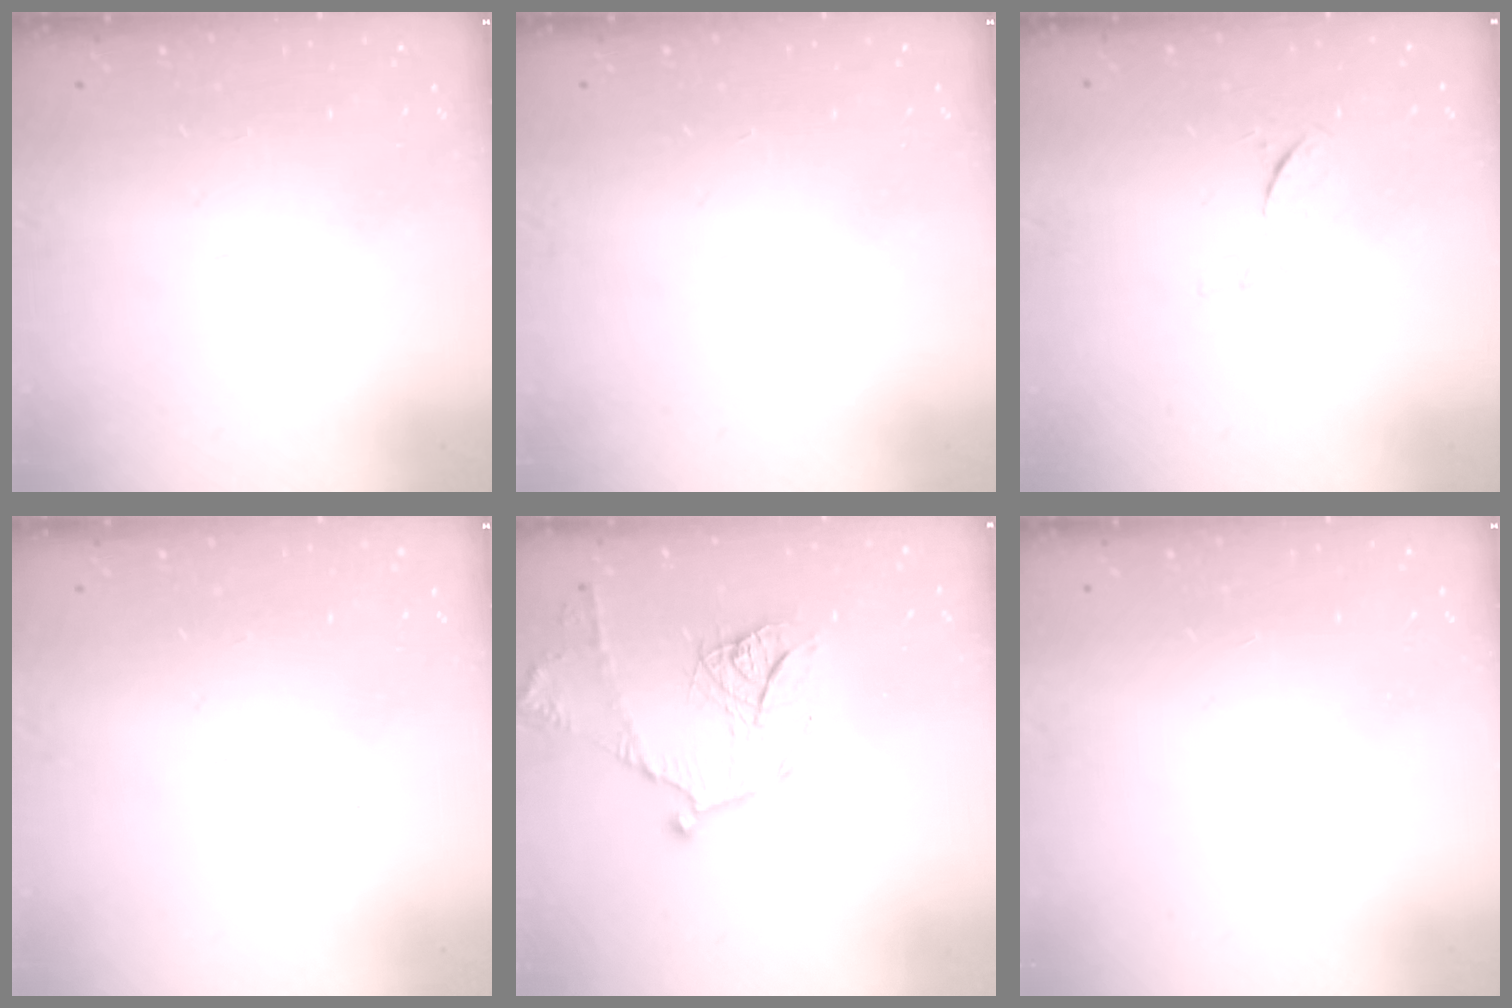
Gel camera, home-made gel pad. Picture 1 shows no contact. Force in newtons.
{"total": 0.0}
{"total": 6.2, "press": 6.2, "slide": 1.0}
{"total": 0.0}
{"total": 15.0, "press": 14.9, "slide": 1.2}
{"total": 1.5, "press": 1.5, "slide": 0.1}